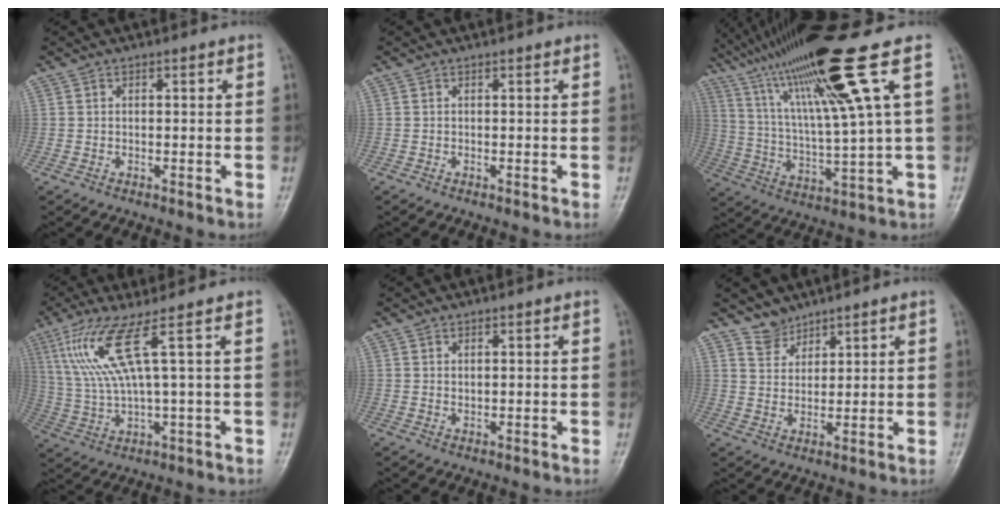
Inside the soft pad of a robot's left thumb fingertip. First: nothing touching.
{"total": 0.0}
{"total": 20.8, "force": [10.6, 0.1, 17.9], "torque": [-0.316, -0.022, 0.187]}
{"total": 9.8, "force": [4.0, 0.1, 8.9], "torque": [-0.221, -0.015, 0.091]}
{"total": 1.4, "force": [0.4, 0.8, 1.0], "torque": [-0.016, -0.002, 0.010]}
{"total": 3.5, "force": [3.1, 1.7, 0.0], "torque": [0.022, -0.027, 0.060]}